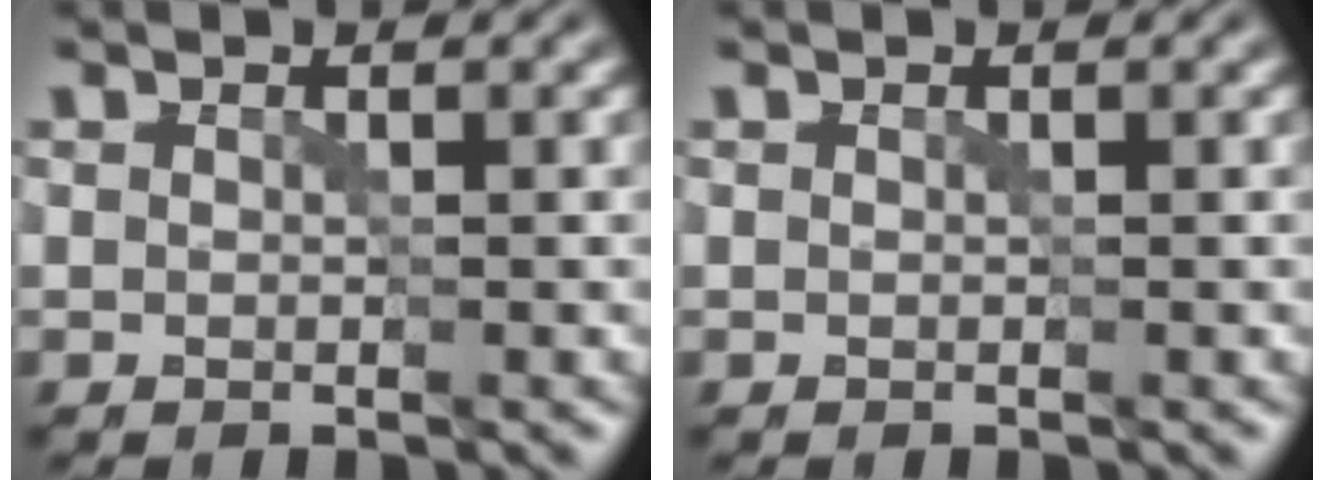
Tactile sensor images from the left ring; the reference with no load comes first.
{"total": 0.0}